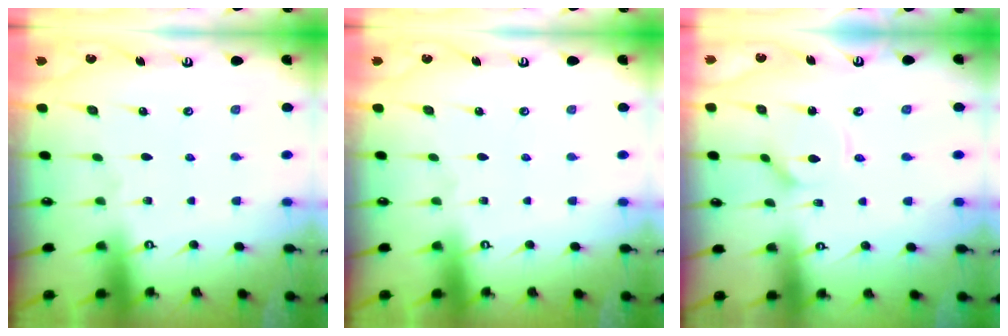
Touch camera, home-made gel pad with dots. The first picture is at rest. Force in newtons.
{"total": 0.0}
{"total": 3.8, "press": 3.8, "slide": 0.3}